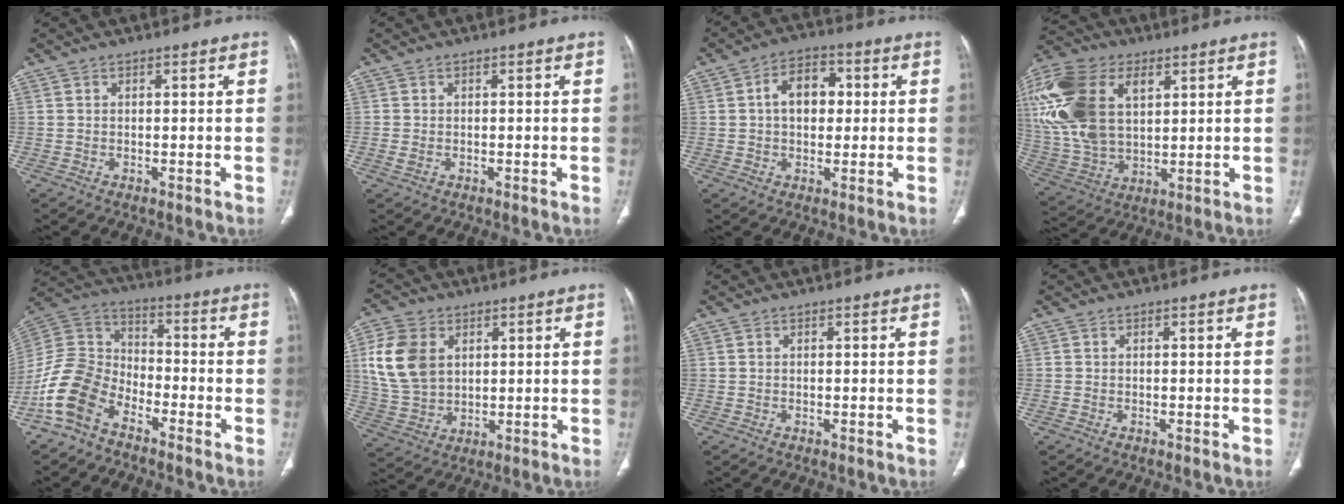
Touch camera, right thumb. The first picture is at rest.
{"total": 1.3, "force": [-0.3, 0.9, 0.8], "torque": [-0.020, -0.001, -0.004]}
{"total": 8.5, "force": [1.2, 5.8, 6.0], "torque": [-0.071, 0.016, 0.015]}
{"total": 24.6, "force": [7.5, 15.1, 17.9], "torque": [-0.401, 0.000, 0.145]}
{"total": 12.2, "force": [-7.5, 7.5, 5.9], "torque": [-0.115, 0.061, -0.163]}
{"total": 12.8, "force": [3.5, 9.4, 8.0], "torque": [-0.151, -0.007, 0.075]}
{"total": 0.0}
{"total": 0.0}